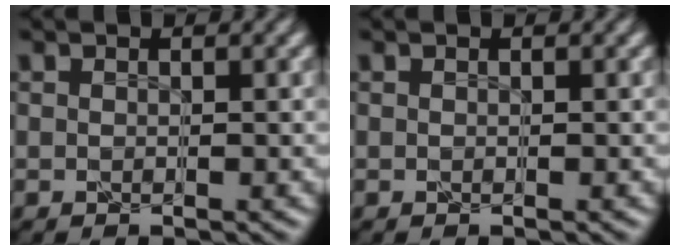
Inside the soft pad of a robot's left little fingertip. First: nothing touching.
{"total": 0.0}